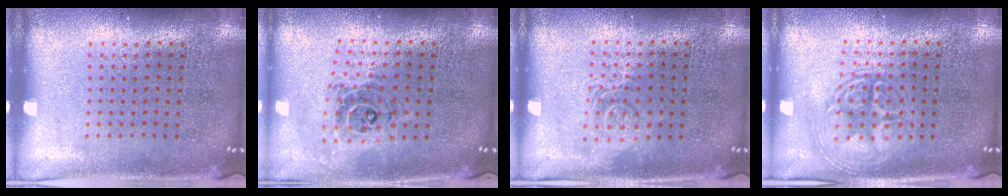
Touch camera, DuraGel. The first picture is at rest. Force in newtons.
{"total": 0.9, "press": 0.9, "slide": 0.1}
{"total": 1.2, "press": 1.2, "slide": 0.2}
{"total": 2.8, "press": 2.7, "slide": 0.3}